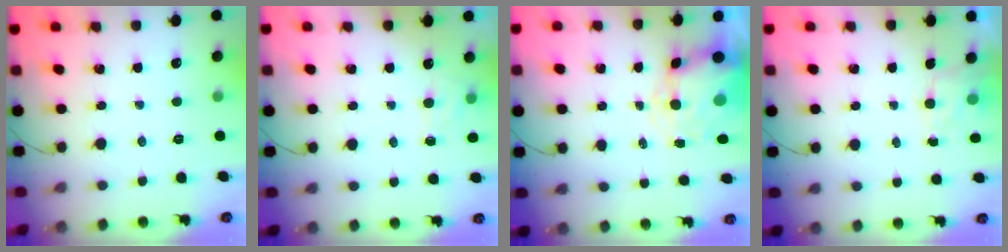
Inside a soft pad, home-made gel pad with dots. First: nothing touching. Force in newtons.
{"total": 5.6, "press": 5.4, "slide": 1.4}
{"total": 8.6, "press": 8.4, "slide": 2.0}
{"total": 3.7, "press": 3.6, "slide": 1.1}